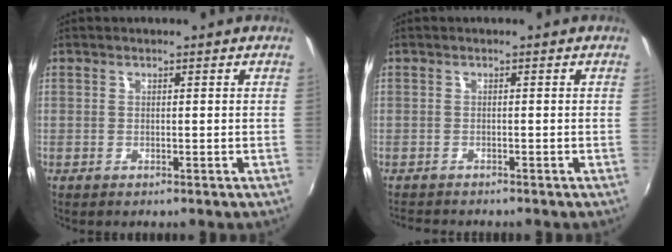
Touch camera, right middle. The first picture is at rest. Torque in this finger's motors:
{"motor_torque": [0.10, -0.10, -0.01, -0.01]}